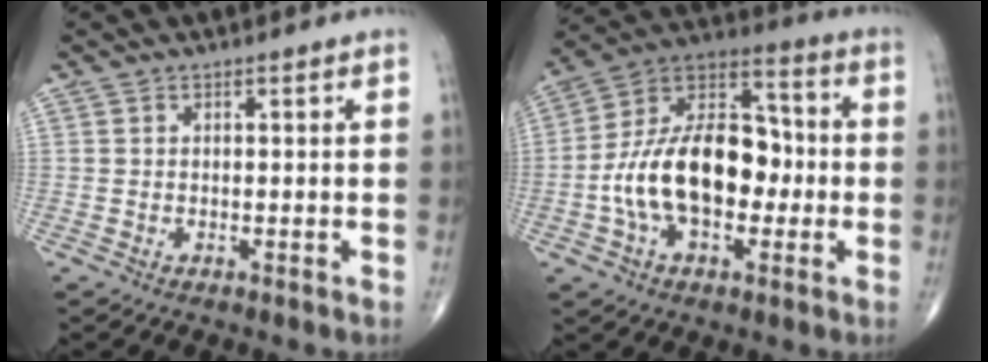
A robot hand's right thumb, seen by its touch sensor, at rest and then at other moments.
{"total": 19.9, "force": [-2.6, 11.9, 15.8], "torque": [-0.260, 0.042, -0.050]}